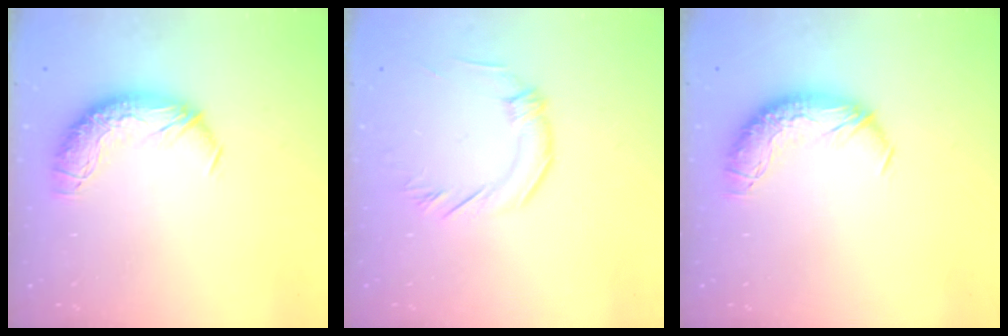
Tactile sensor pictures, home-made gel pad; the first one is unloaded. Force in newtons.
{"total": 2.3, "press": 1.9, "slide": 1.4}
{"total": 0.0}